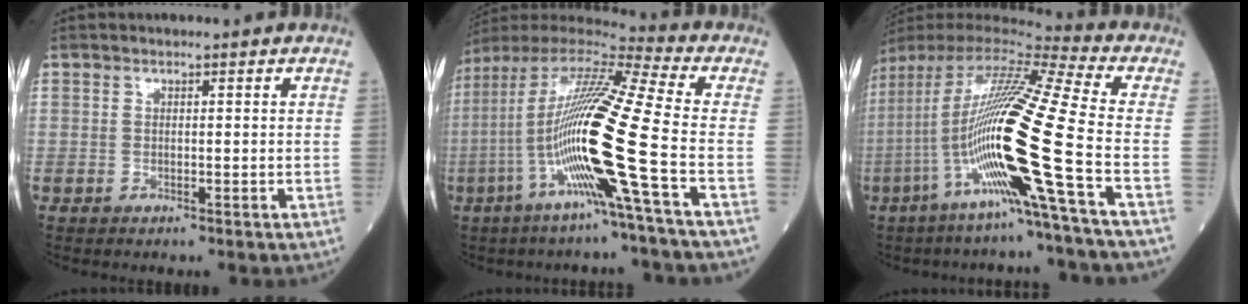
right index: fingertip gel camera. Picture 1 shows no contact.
{"total": 19.7, "force": [-5.1, -1.2, 18.9], "torque": [-0.377, -0.015, -0.114]}
{"total": 21.6, "force": [-6.3, -1.5, 20.6], "torque": [-0.422, -0.025, -0.137]}